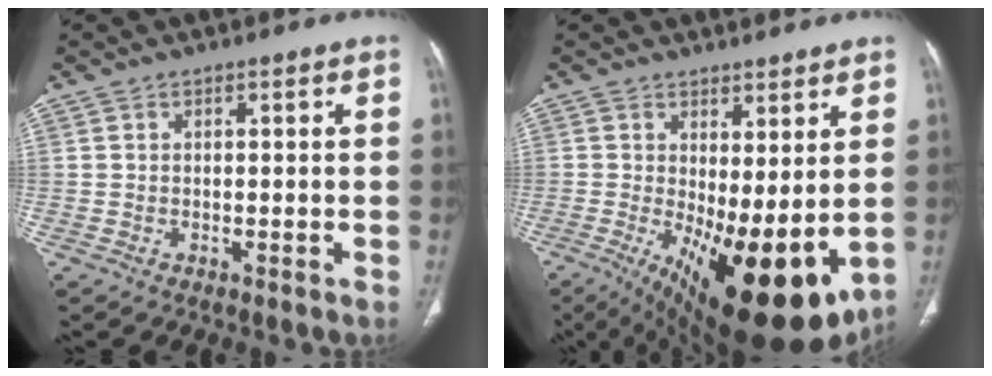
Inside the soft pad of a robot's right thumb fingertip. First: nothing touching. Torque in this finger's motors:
{"motor_torque": [0.85, 3.14, 0.36, -0.11, 0.23]}